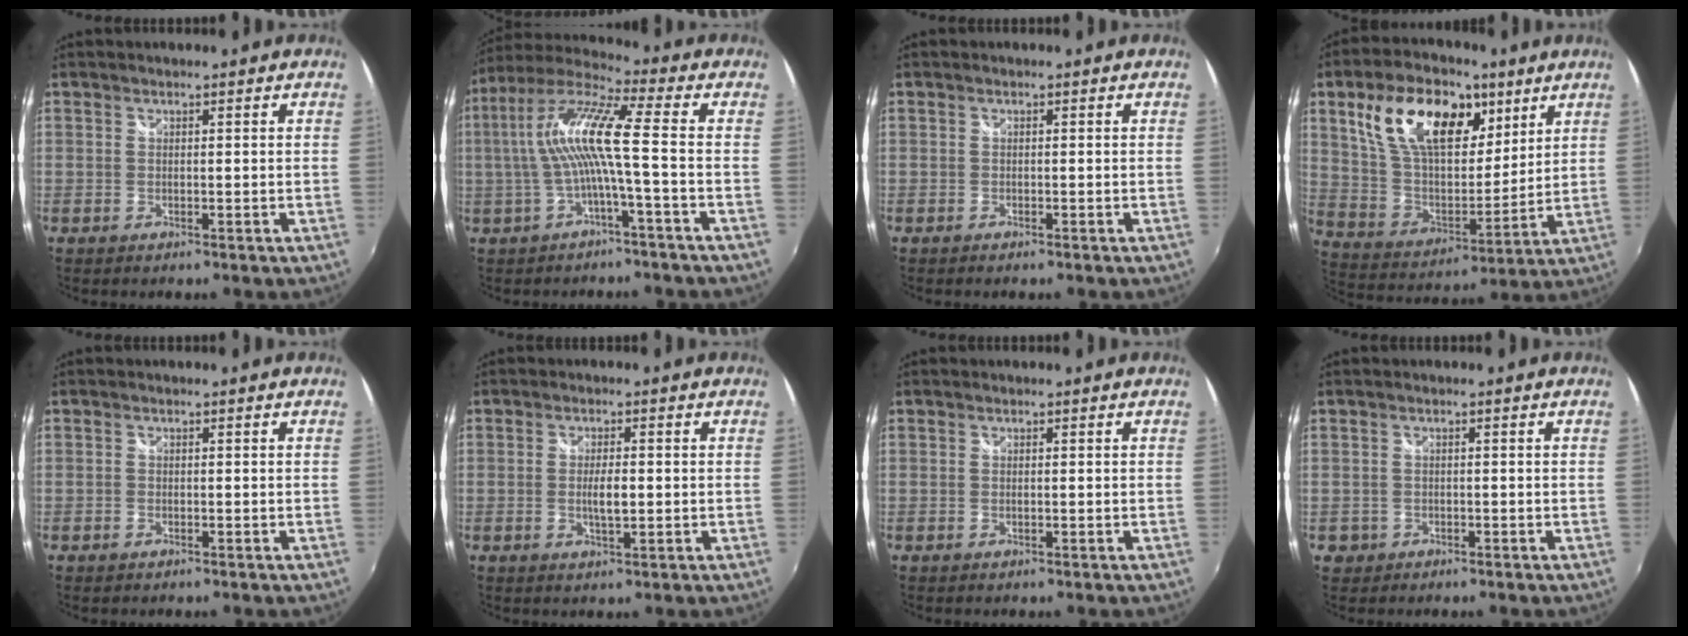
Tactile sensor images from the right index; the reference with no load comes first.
{"total": 11.4, "force": [-1.3, -0.1, 11.4], "torque": [-0.218, 0.013, -0.022]}
{"total": 0.7, "force": [-0.6, 0.2, 0.3], "torque": [-0.007, -0.002, -0.011]}
{"total": 21.4, "force": [10.5, 11.6, 14.6], "torque": [-0.279, 0.026, 0.193]}
{"total": 0.7, "force": [-0.4, 0.5, 0.2], "torque": [-0.005, -0.001, -0.007]}
{"total": 3.5, "force": [-0.3, 1.1, 3.3], "torque": [-0.059, -0.004, -0.004]}
{"total": 0.0}
{"total": 2.1, "force": [-0.6, 2.0, 0.4], "torque": [-0.012, 0.000, -0.007]}